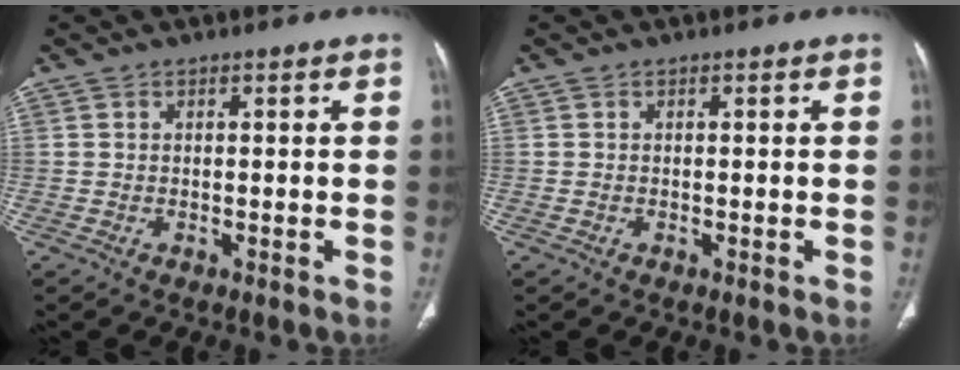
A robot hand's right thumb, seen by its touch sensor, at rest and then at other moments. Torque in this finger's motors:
{"motor_torque": [-0.33, -0.03, 0.06, 0.37, -0.01]}